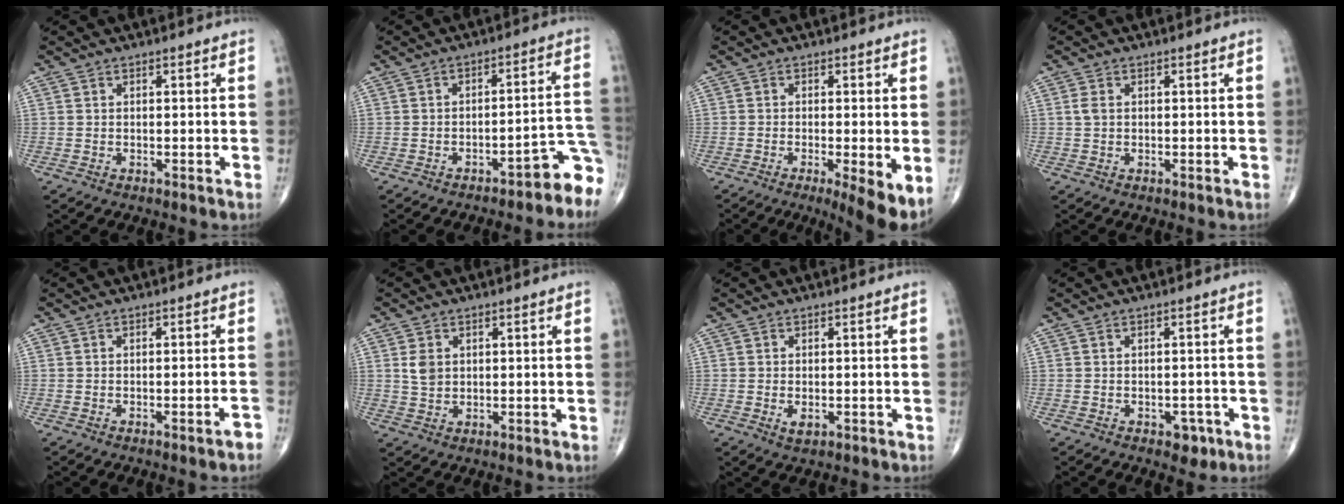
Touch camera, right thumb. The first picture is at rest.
{"total": 8.3, "force": [-6.1, 2.2, 5.2], "torque": [-0.023, 0.086, -0.082]}
{"total": 6.9, "force": [-2.2, 1.2, 6.4], "torque": [-0.100, -0.018, -0.038]}
{"total": 1.6, "force": [0.2, 1.1, 1.1], "torque": [-0.026, 0.002, 0.004]}
{"total": 2.0, "force": [-1.4, 0.1, 1.4], "torque": [-0.020, 0.006, -0.019]}
{"total": 3.3, "force": [0.8, 2.5, 2.0], "torque": [-0.028, -0.004, 0.020]}
{"total": 2.1, "force": [-0.5, 1.2, 1.6], "torque": [-0.028, -0.003, -0.007]}
{"total": 3.1, "force": [-1.6, 2.0, 1.8], "torque": [-0.006, 0.007, -0.017]}